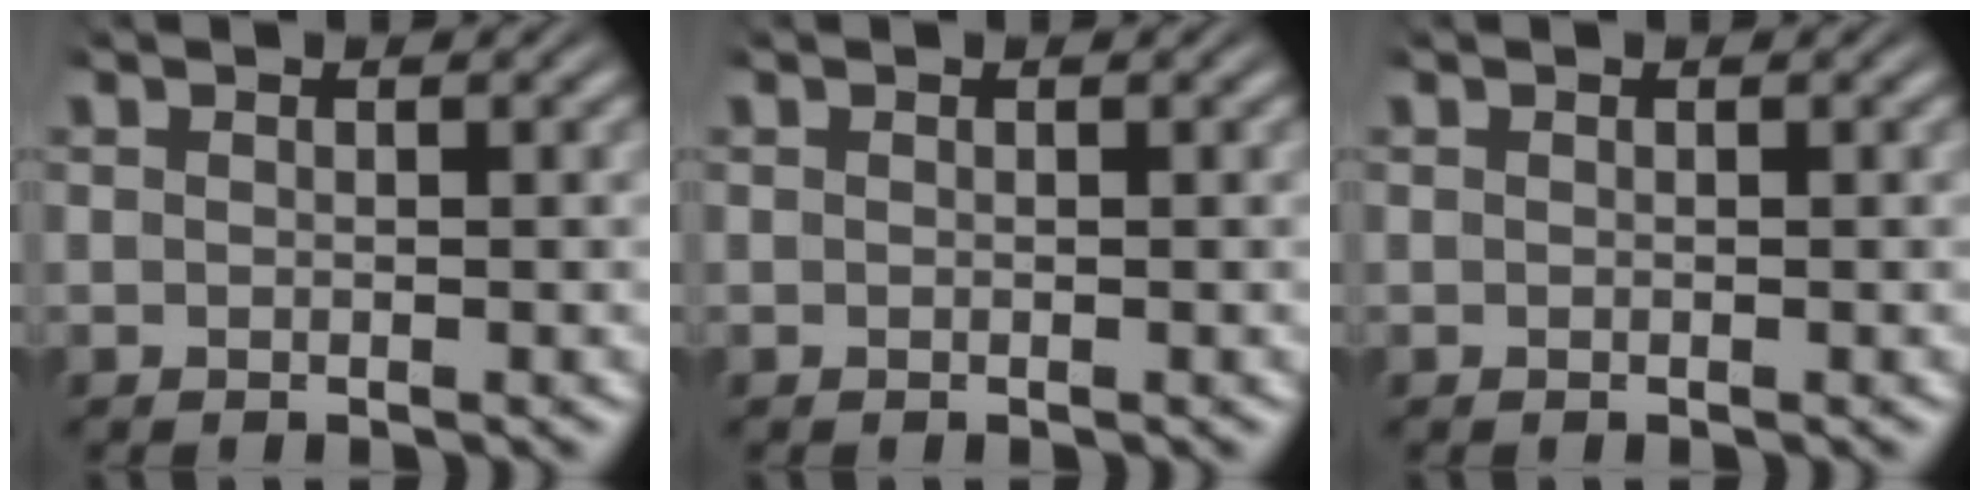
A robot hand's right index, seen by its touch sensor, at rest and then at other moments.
{"total": 0.0}
{"total": 0.0}